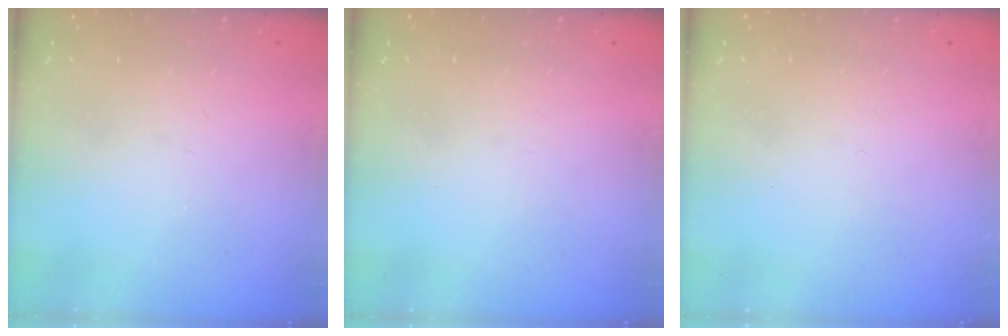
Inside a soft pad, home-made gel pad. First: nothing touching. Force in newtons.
{"total": 0.0}
{"total": 1.6, "press": 1.6, "slide": 0.1}